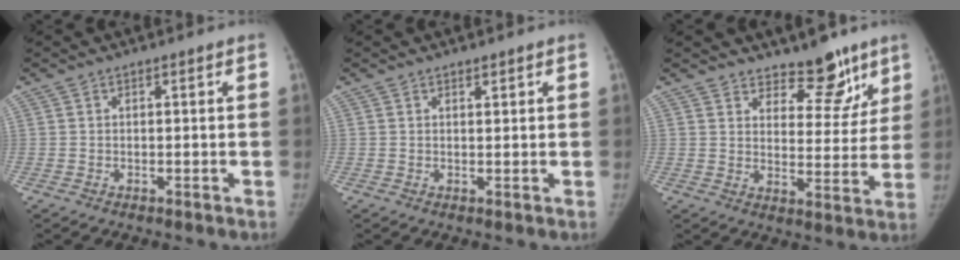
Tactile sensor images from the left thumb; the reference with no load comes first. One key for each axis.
{"total": 1.0, "fx": 0.8, "fy": 0.4, "fz": 0.5, "tx": -0.002, "ty": -0.005, "tz": 0.012}
{"total": 10.2, "fx": 7.8, "fy": 4.8, "fz": 4.5, "tx": -0.013, "ty": -0.054, "tz": 0.116}